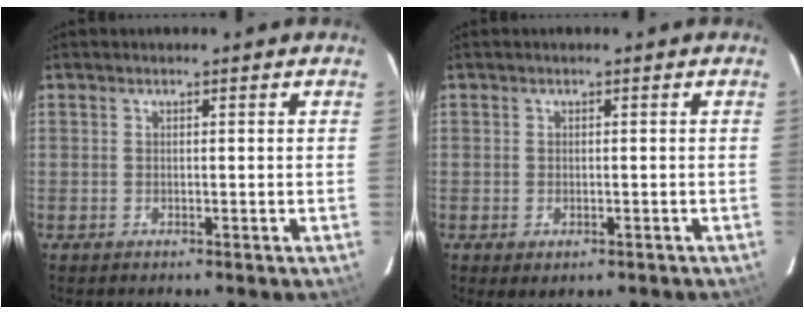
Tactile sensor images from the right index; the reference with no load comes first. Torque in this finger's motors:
{"motor_torque": [0.57, -0.63, 0.30, 0.04]}